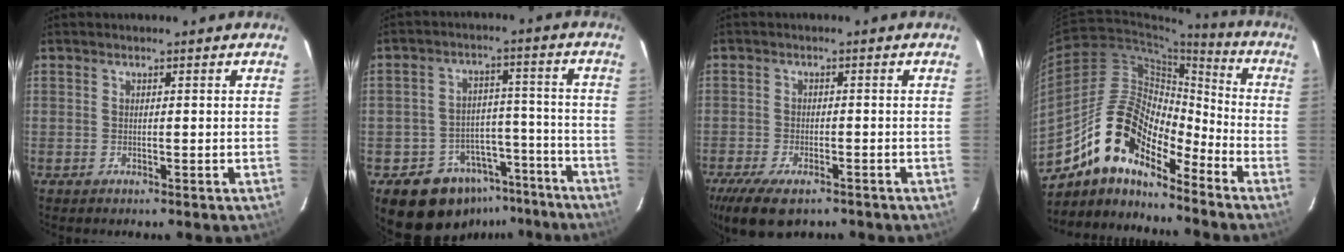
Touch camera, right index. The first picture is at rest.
{"total": 14.0, "force": [-10.2, 9.0, 3.0], "torque": [-0.065, 0.052, -0.127]}
{"total": 10.6, "force": [-7.3, 4.5, 6.2], "torque": [-0.146, -0.030, -0.124]}
{"total": 15.7, "force": [-11.9, 5.5, 8.6], "torque": [-0.148, 0.009, -0.235]}